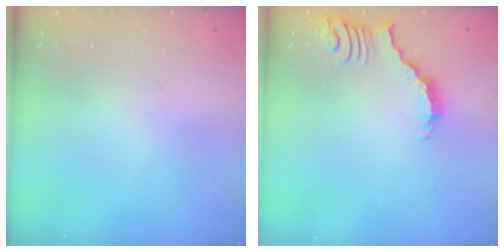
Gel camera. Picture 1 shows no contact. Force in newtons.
{"total": 3.6, "press": 3.5, "slide": 0.7}